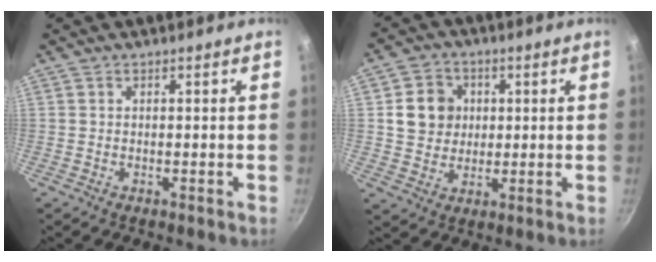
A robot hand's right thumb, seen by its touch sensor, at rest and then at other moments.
{"total": 8.2, "force": [1.5, 7.3, 3.2], "torque": [-0.023, 0.006, 0.022]}